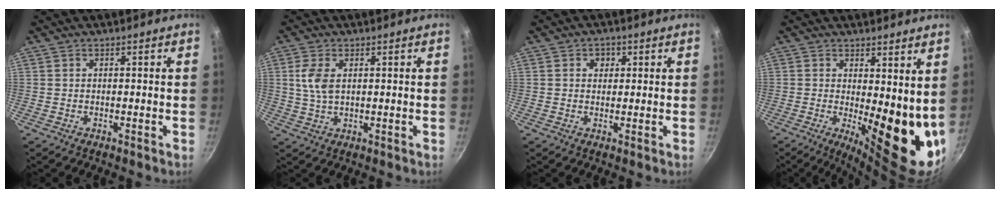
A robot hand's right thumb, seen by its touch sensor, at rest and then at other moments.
{"total": 5.2, "force": [1.3, 2.9, 4.1], "torque": [-0.086, -0.001, 0.025]}
{"total": 2.6, "force": [0.8, 2.2, 1.0], "torque": [0.000, -0.002, 0.010]}
{"total": 14.1, "force": [1.0, 5.5, 12.9], "torque": [-0.137, -0.033, 0.027]}